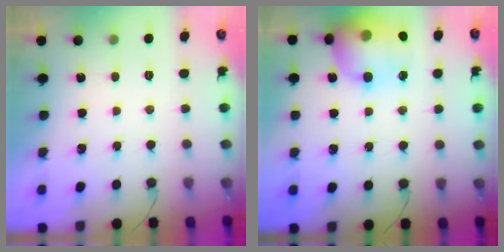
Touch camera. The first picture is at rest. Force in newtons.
{"total": 17.4, "press": 17.3, "slide": 2.0}